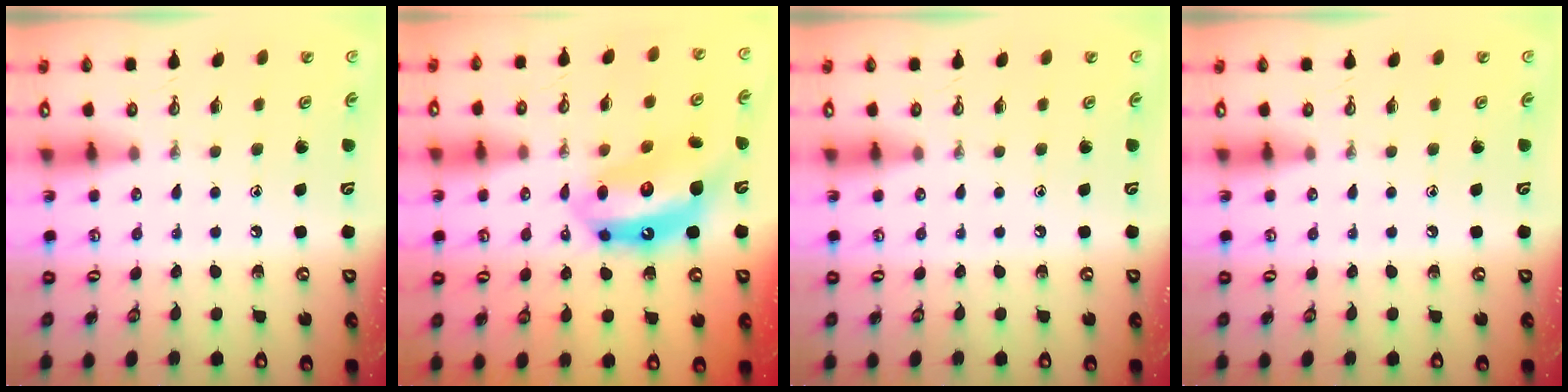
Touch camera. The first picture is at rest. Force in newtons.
{"total": 14.1, "press": 14.0, "slide": 1.7}
{"total": 0.0}
{"total": 0.0}